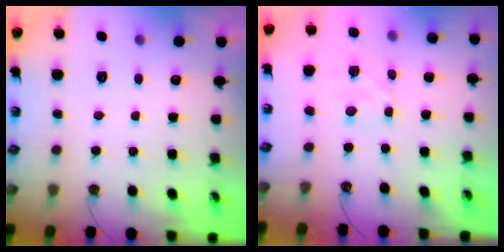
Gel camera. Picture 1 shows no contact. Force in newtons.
{"total": 1.8, "press": 1.8, "slide": 0.3}